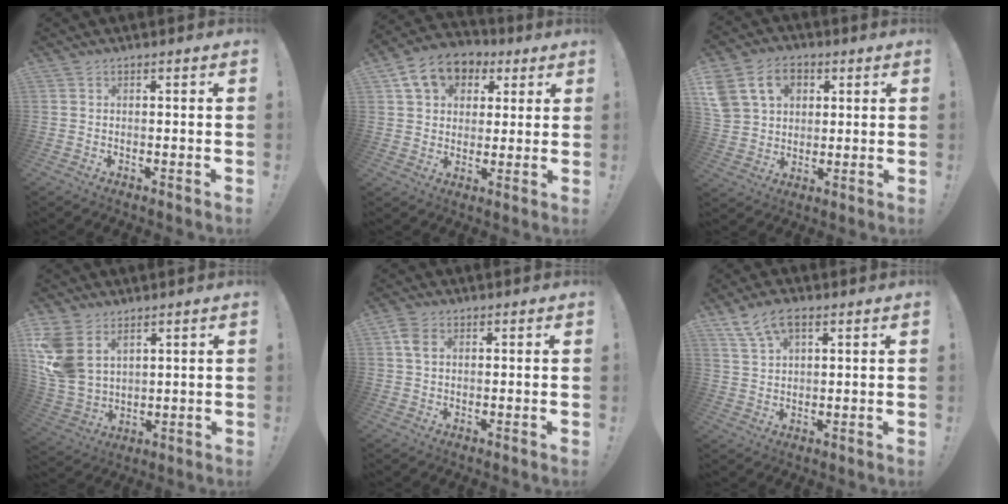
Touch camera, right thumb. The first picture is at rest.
{"total": 12.0, "force": [5.5, 9.2, 5.5], "torque": [-0.084, -0.018, 0.110]}
{"total": 14.6, "force": [5.5, 11.2, 7.6], "torque": [-0.128, -0.009, 0.112]}
{"total": 12.2, "force": [5.4, 8.6, 6.7], "torque": [-0.143, -0.034, 0.108]}
{"total": 4.1, "force": [1.3, 2.6, 2.9], "torque": [-0.065, 0.004, 0.025]}
{"total": 7.7, "force": [4.3, 3.9, 5.1], "torque": [-0.091, -0.006, 0.083]}